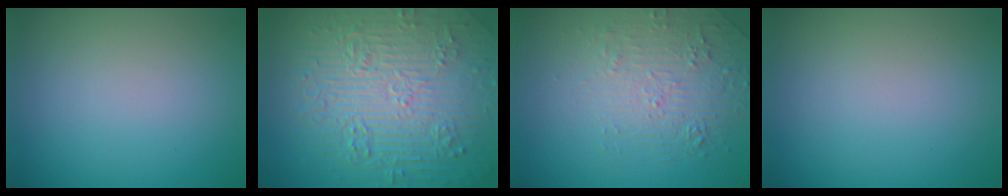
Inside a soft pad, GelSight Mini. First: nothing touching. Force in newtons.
{"total": 11.1, "press": 7.4, "slide": 8.3}
{"total": 2.1, "press": 1.5, "slide": 1.5}
{"total": 0.0}